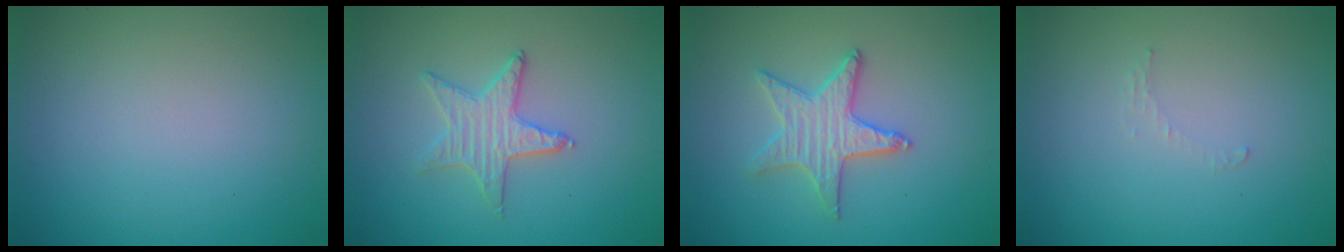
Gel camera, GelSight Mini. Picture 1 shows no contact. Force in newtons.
{"total": 1.9, "press": 1.9, "slide": 0.2}
{"total": 3.1, "press": 3.1, "slide": 0.4}
{"total": 0.7, "press": 0.7, "slide": 0.1}